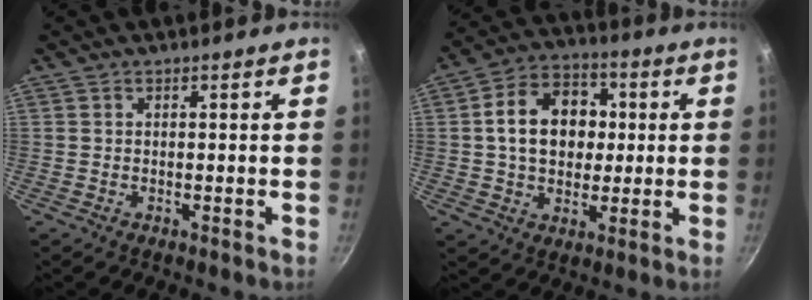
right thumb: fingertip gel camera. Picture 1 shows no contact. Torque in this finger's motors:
{"motor_torque": [1.41, 2.08, 1.01, -0.19, 0.34]}